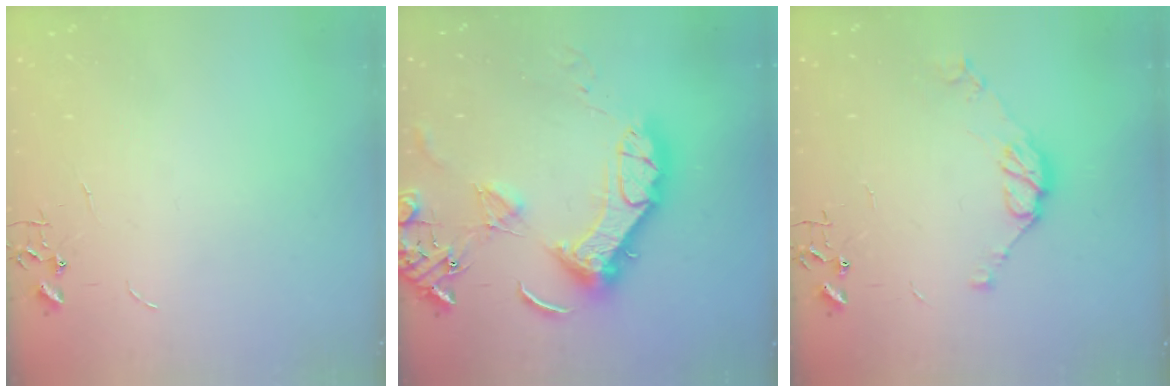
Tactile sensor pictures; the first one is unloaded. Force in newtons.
{"total": 18.3, "press": 18.1, "slide": 2.1}
{"total": 9.0, "press": 9.0, "slide": 0.7}